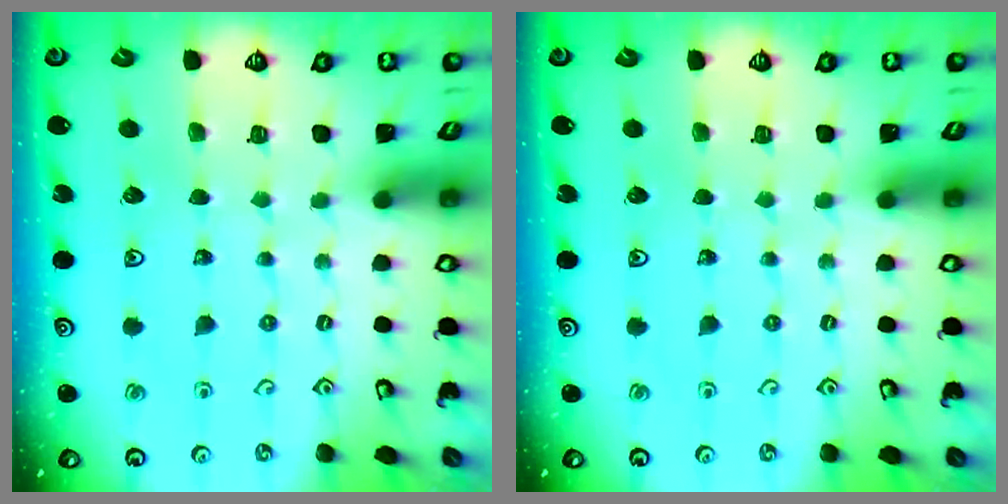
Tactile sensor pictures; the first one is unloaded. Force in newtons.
{"total": 0.0}